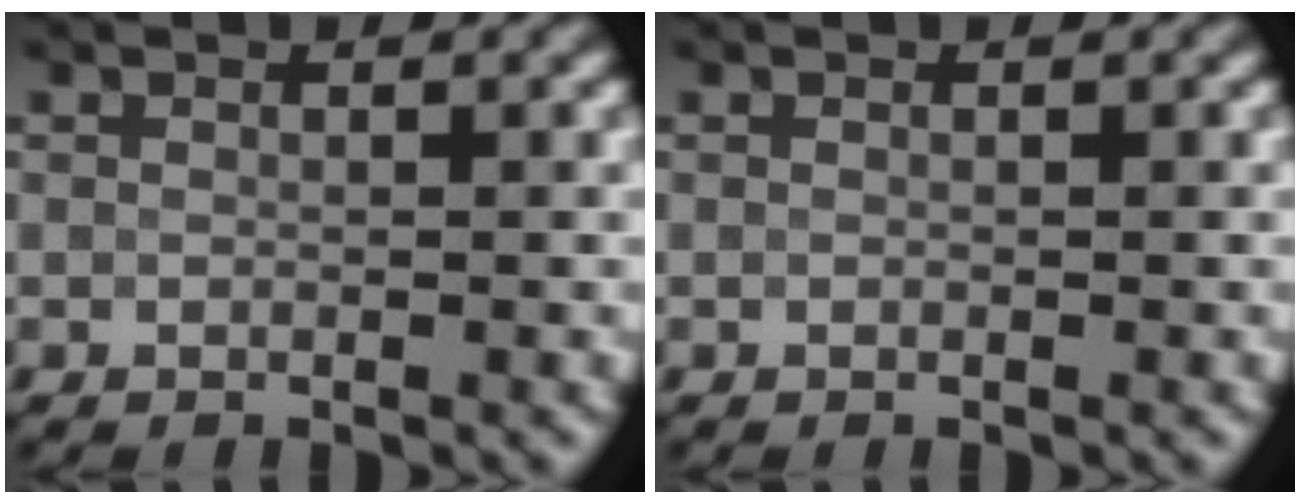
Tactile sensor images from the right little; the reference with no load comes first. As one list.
[{"total": 0.0}]